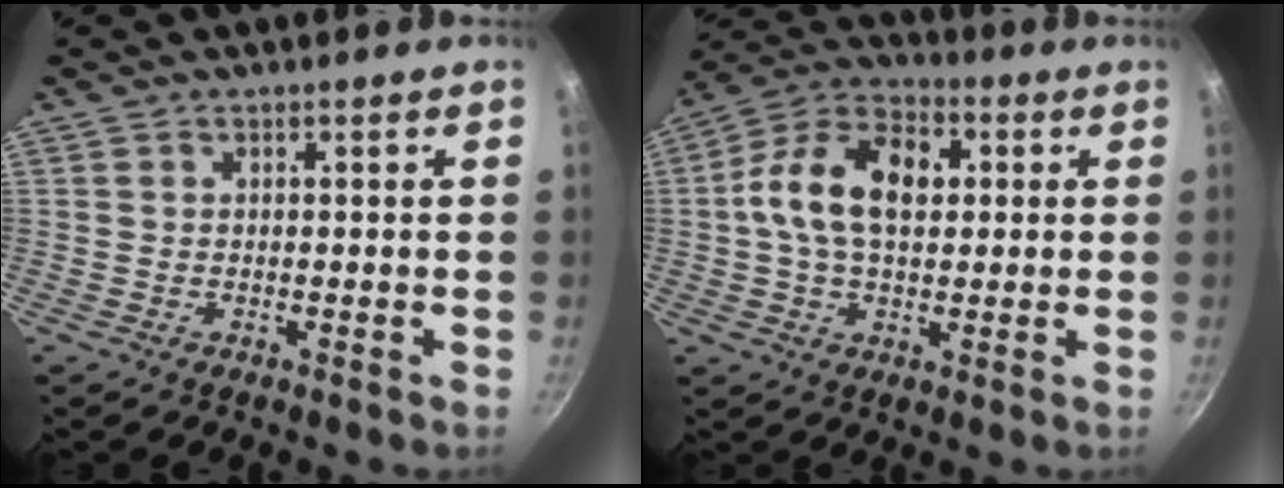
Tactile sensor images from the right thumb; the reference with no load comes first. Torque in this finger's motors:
{"motor_torque": [0.19, 0.26, 0.47, -0.40, 0.26]}